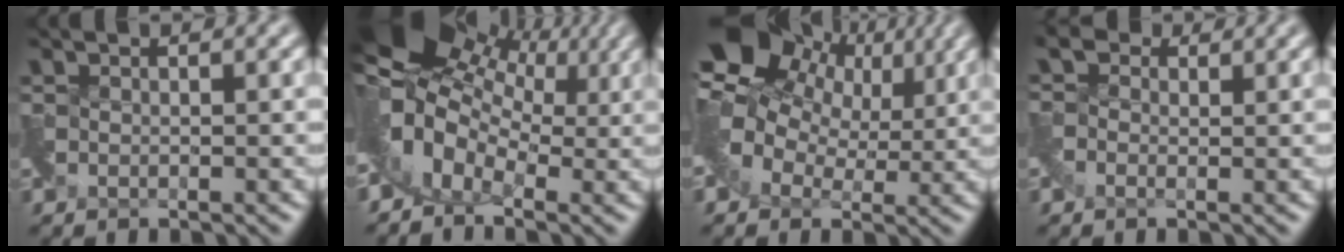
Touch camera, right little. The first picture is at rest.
{"total": 8.6, "force": [2.0, 5.5, 6.2], "torque": [-0.105, 0.009, 0.033]}
{"total": 9.4, "force": [4.1, 6.4, 5.7], "torque": [-0.113, 0.020, 0.064]}
{"total": 0.8, "force": [-0.2, 0.8, 0.0], "torque": [-0.010, 0.005, -0.012]}